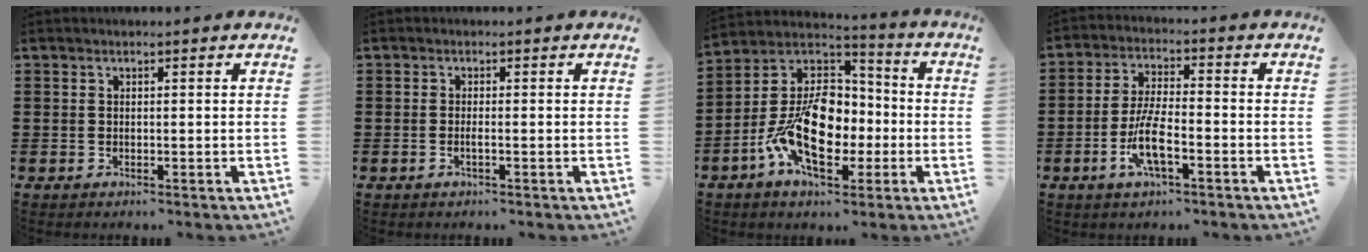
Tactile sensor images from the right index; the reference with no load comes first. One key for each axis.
{"total": 0.9, "fx": -0.5, "fy": 0.0, "fz": 0.7, "tx": -0.013, "ty": -0.002, "tz": -0.009}
{"total": 14.1, "fx": -4.0, "fy": 8.9, "fz": 10.2, "tx": -0.238, "ty": 0.009, "tz": -0.075}
{"total": 7.2, "fx": -2.9, "fy": 2.0, "fz": 6.3, "tx": -0.142, "ty": -0.011, "tz": -0.060}